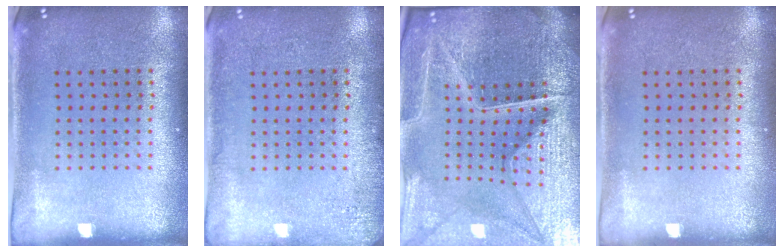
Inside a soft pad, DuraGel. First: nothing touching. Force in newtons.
{"total": 1.8, "press": 1.8, "slide": 0.3}
{"total": 5.8, "press": 5.4, "slide": 2.1}
{"total": 0.0}